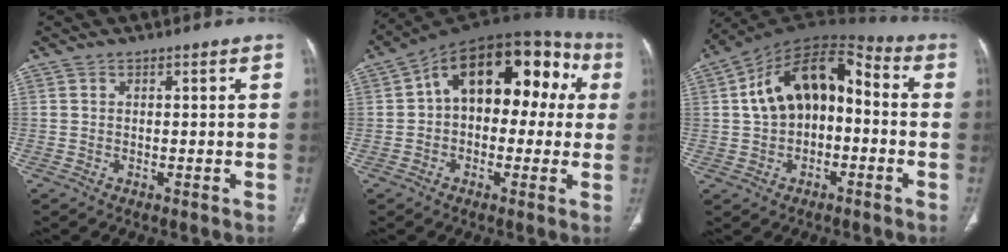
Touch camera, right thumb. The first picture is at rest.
{"total": 19.5, "force": [3.4, 11.6, 15.3], "torque": [-0.172, 0.054, 0.036]}
{"total": 15.8, "force": [0.3, 9.8, 12.4], "torque": [-0.179, 0.053, -0.007]}